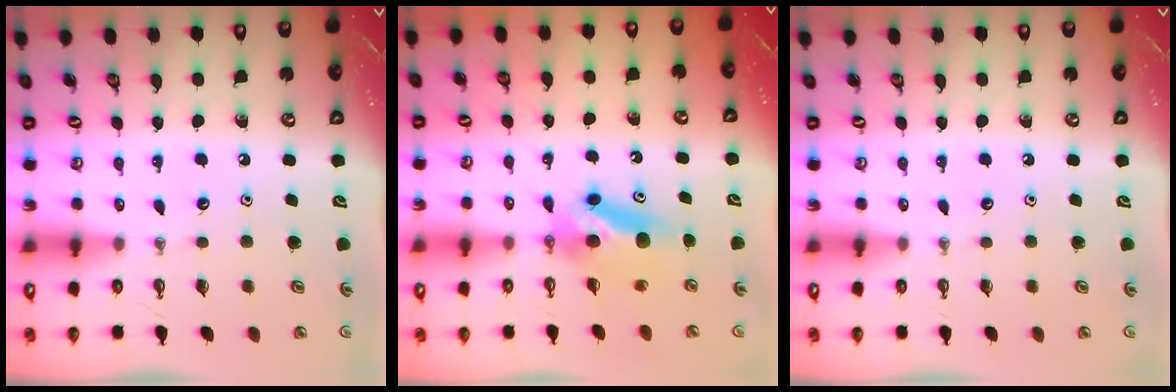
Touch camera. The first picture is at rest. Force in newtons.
{"total": 6.8, "press": 6.3, "slide": 2.5}
{"total": 0.0}